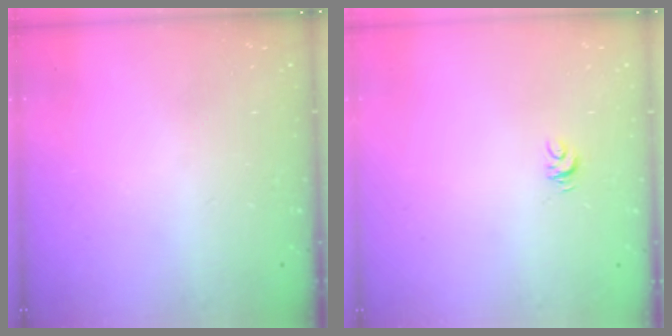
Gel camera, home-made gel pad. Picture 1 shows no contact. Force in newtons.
{"total": 3.6, "press": 3.6, "slide": 0.3}